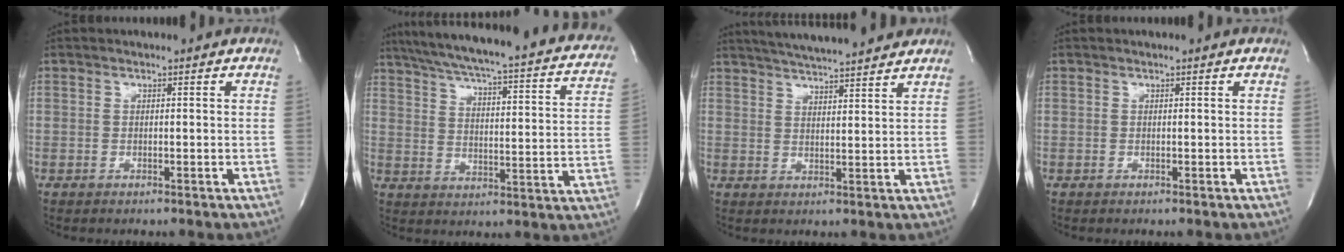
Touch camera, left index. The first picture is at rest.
{"total": 30.5, "force": [25.6, 4.5, 15.9], "torque": [-0.246, -0.045, 0.309]}
{"total": 14.0, "force": [12.6, 0.9, 5.9], "torque": [-0.104, 0.018, 0.181]}
{"total": 0.0}